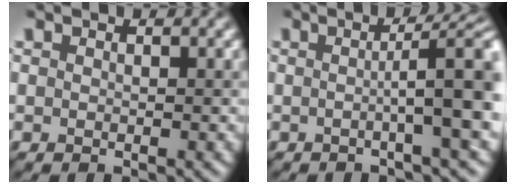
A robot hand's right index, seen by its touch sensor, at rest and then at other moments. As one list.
[{"total": 6.9, "force": [0.0, 1.2, 6.8], "torque": [-0.078, 0.007, -0.003]}]